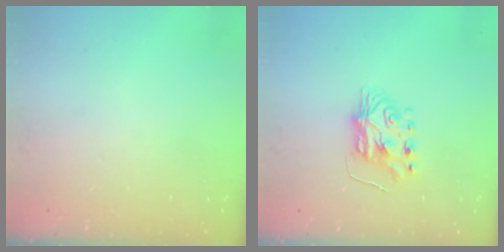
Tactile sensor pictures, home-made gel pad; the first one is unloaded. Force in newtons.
{"total": 7.1, "press": 7.1, "slide": 0.8}